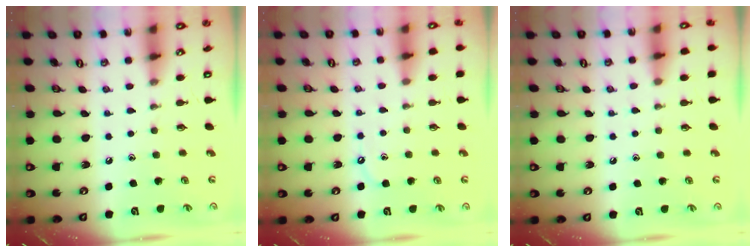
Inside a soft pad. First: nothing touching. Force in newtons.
{"total": 5.5, "press": 5.5, "slide": 0.7}
{"total": 3.0, "press": 3.0, "slide": 0.5}